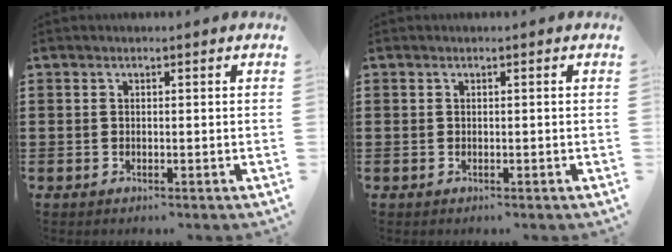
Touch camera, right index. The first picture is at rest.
{"total": 0.0}